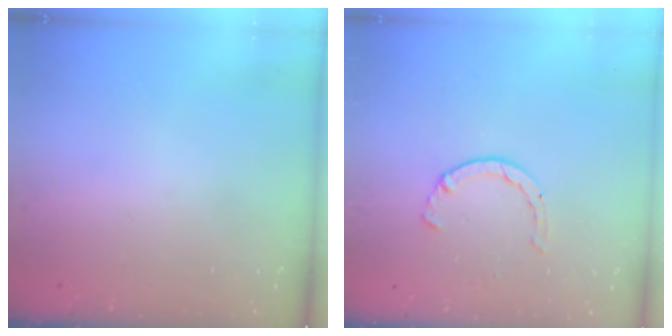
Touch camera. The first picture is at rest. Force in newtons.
{"total": 2.1, "press": 2.1, "slide": 0.5}